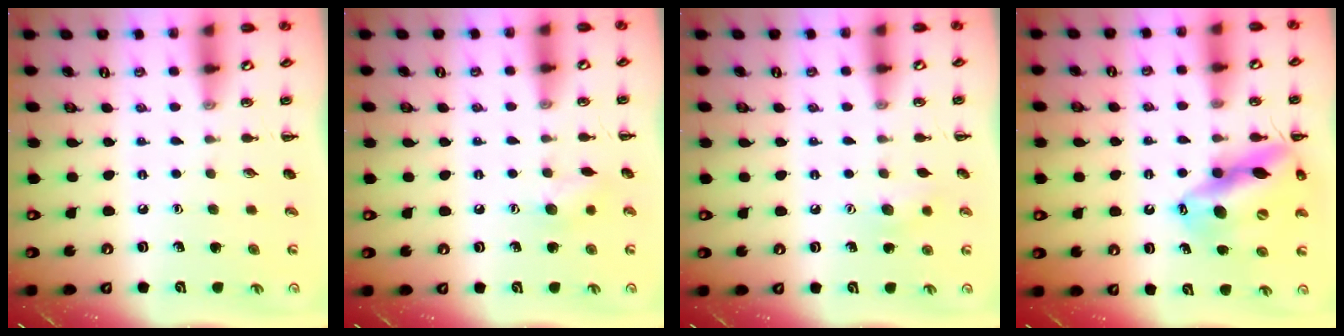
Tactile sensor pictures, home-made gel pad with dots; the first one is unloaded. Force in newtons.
{"total": 6.2, "press": 6.1, "slide": 0.9}
{"total": 7.7, "press": 7.5, "slide": 2.0}
{"total": 16.8, "press": 16.3, "slide": 4.1}